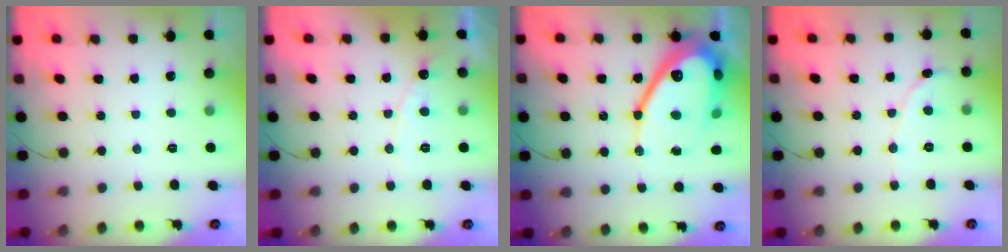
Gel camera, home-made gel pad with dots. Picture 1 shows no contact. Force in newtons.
{"total": 7.0, "press": 7.0, "slide": 0.6}
{"total": 22.5, "press": 22.4, "slide": 1.8}
{"total": 2.1, "press": 2.1, "slide": 0.2}